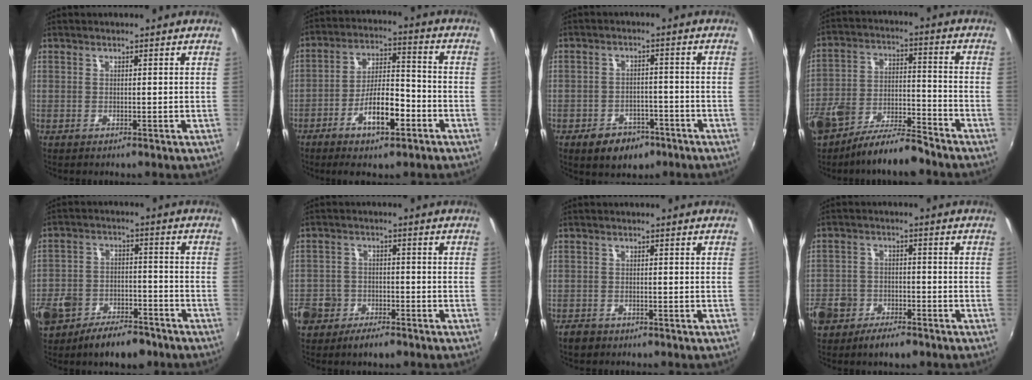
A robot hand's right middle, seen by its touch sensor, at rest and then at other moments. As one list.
[{"total": 10.0, "force": [-5.2, 3.0, 8.1], "torque": [-0.152, 0.008, -0.087]}, {"total": 7.2, "force": [-4.6, 4.6, 3.1], "torque": [-0.076, 0.008, -0.056]}, {"total": 12.5, "force": [-7.8, 5.2, 8.2], "torque": [-0.176, -0.004, -0.135]}, {"total": 14.8, "force": [-9.2, 8.4, 7.9], "torque": [-0.206, -0.009, -0.147]}, {"total": 9.7, "force": [-5.5, 7.0, 3.9], "torque": [-0.123, 0.004, -0.095]}, {"total": 2.4, "force": [-1.9, 1.2, 0.8], "torque": [-0.026, -0.003, -0.036]}, {"total": 10.2, "force": [-6.2, 6.7, 4.5], "torque": [-0.136, 0.001, -0.109]}]